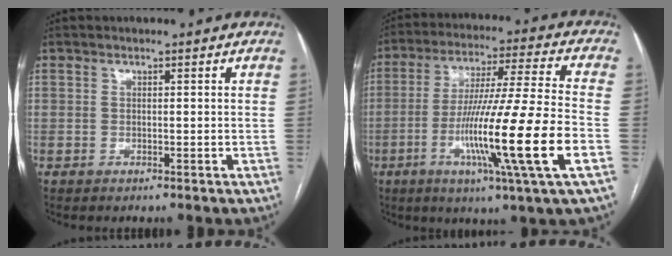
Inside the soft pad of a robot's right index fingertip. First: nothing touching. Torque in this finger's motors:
{"motor_torque": [2.14, 0.00, 1.05, 0.21]}